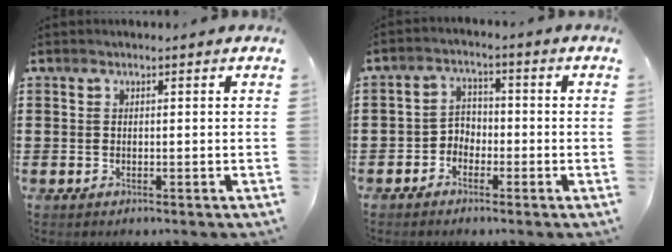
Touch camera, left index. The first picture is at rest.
{"total": 3.1, "force": [-2.3, 2.0, 0.6], "torque": [-0.020, 0.010, -0.052]}